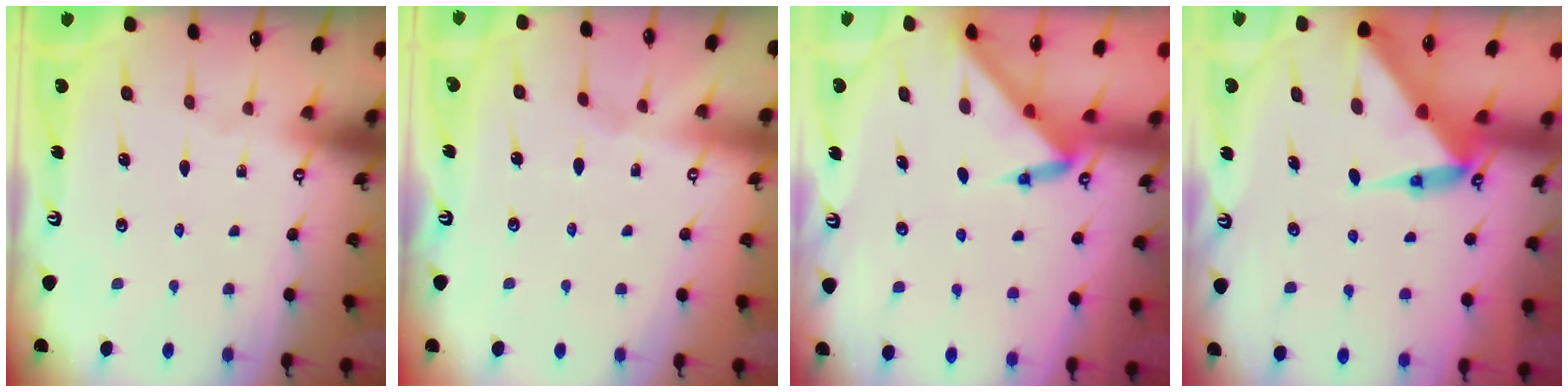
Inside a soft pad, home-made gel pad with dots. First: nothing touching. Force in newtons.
{"total": 2.5, "press": 2.5, "slide": 0.4}
{"total": 3.0, "press": 3.0, "slide": 0.1}
{"total": 6.3, "press": 6.3, "slide": 0.5}